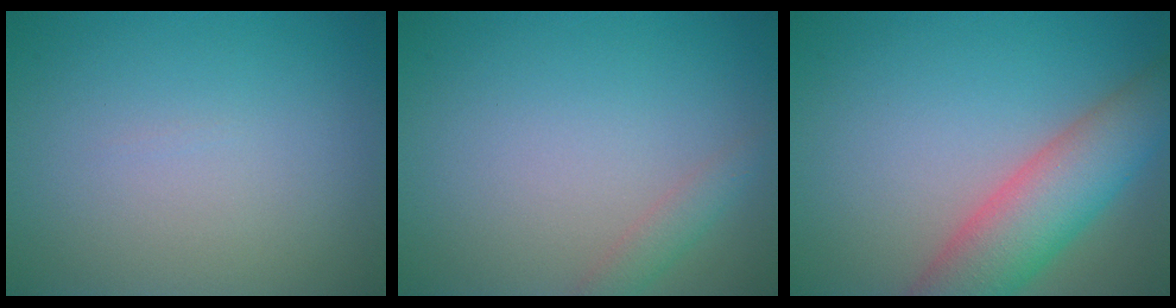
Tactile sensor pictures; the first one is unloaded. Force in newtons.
{"total": 1.5, "press": 1.5, "slide": 0.1}
{"total": 7.3, "press": 7.3, "slide": 0.4}